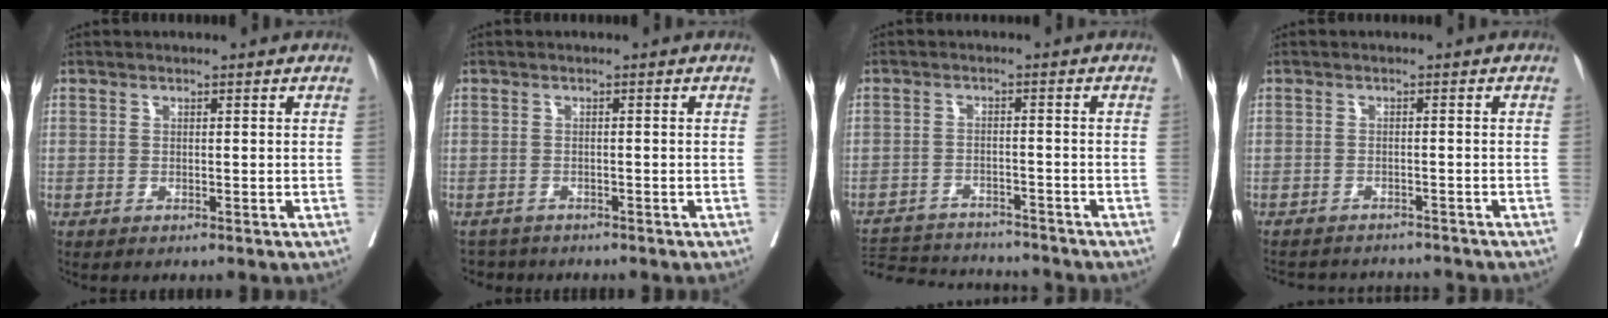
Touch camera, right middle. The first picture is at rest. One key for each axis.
{"total": 3.4, "fx": -3.2, "fy": 1.2, "fz": -0.1, "tx": 0.003, "ty": -0.002, "tz": -0.049}
{"total": 13.4, "fx": -12.8, "fy": 2.0, "fz": 3.2, "tx": -0.061, "ty": 0.006, "tz": -0.181}
{"total": 10.3, "fx": -9.8, "fy": 1.8, "fz": 2.4, "tx": -0.042, "ty": 0.005, "tz": -0.121}